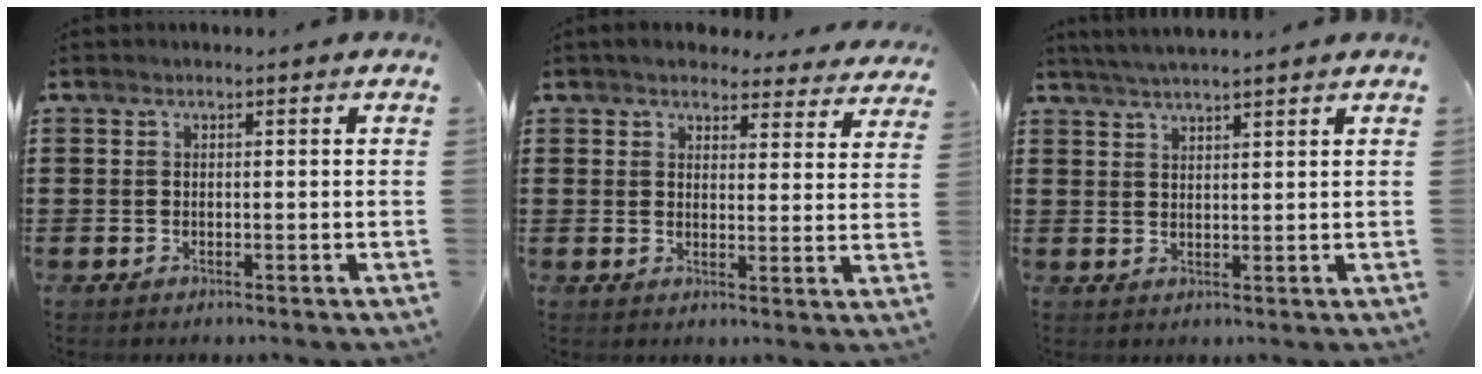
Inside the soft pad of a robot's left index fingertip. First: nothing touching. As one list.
[{"total": 4.0, "force": [3.9, 0.8, 0.7], "torque": [-0.021, -0.017, 0.068]}, {"total": 2.8, "force": [2.6, -0.4, 0.7], "torque": [-0.020, -0.002, 0.049]}]